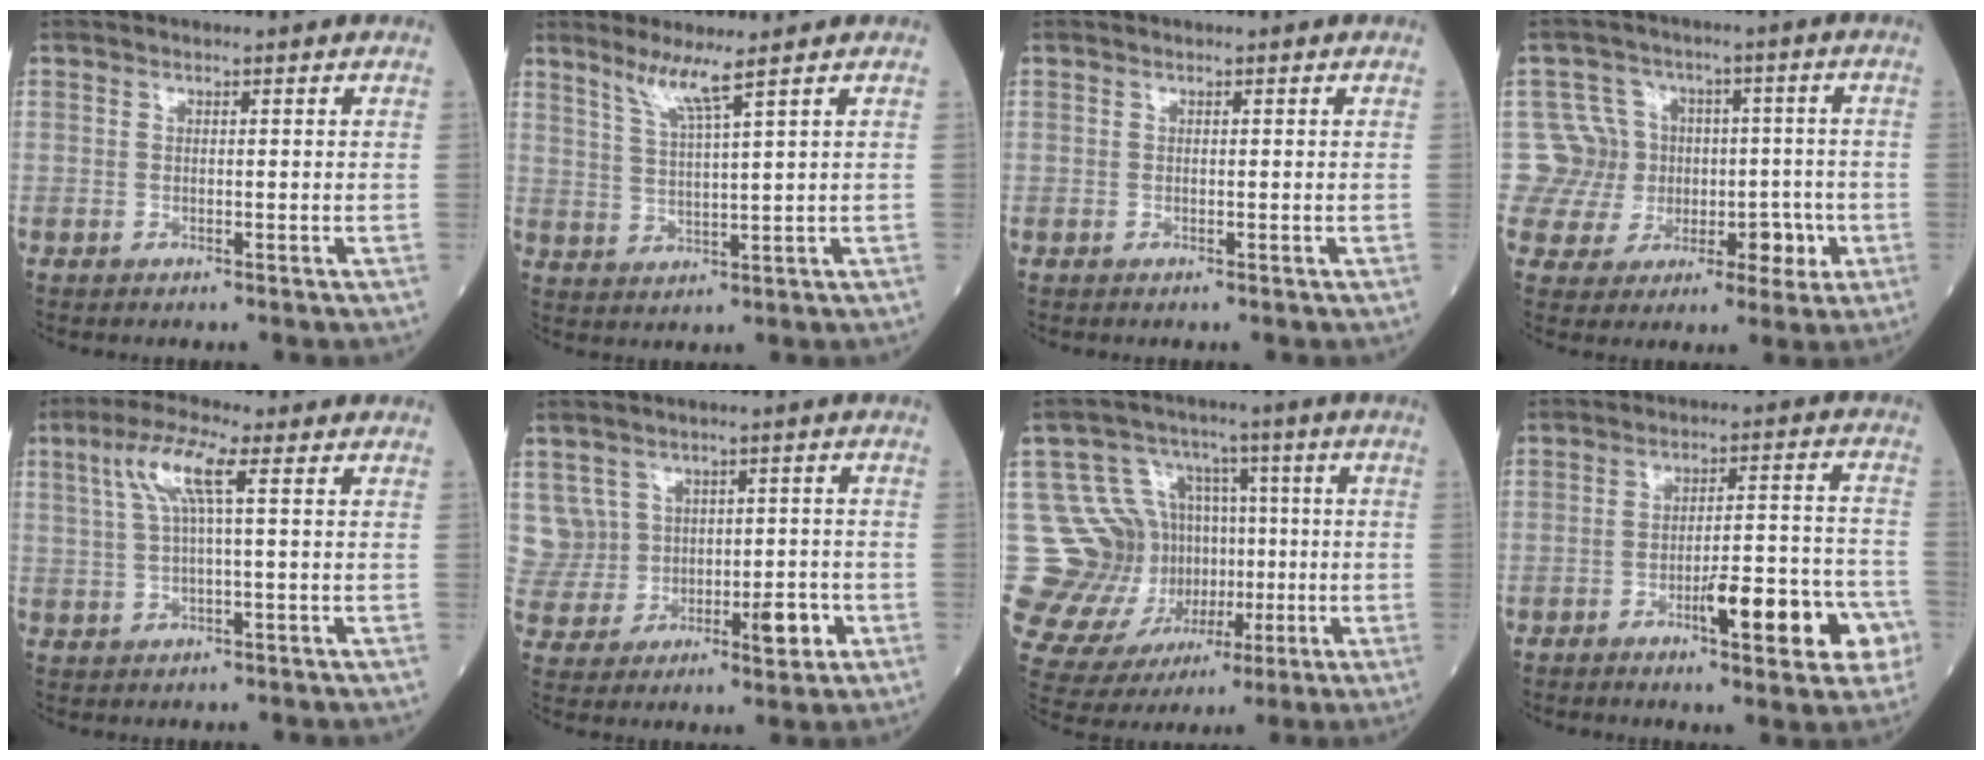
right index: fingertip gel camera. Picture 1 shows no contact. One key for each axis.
{"total": 4.8, "fx": 3.5, "fy": -1.1, "fz": 3.0, "tx": -0.062, "ty": -0.011, "tz": 0.073}
{"total": 0.0}
{"total": 9.8, "fx": -0.4, "fy": 9.7, "fz": 1.6, "tx": -0.008, "ty": 0.047, "tz": 0.007}
{"total": 6.4, "fx": 2.3, "fy": 0.4, "fz": 6.0, "tx": -0.127, "ty": 0.020, "tz": 0.049}
{"total": 7.8, "fx": 0.6, "fy": 7.3, "fz": 2.8, "tx": -0.031, "ty": 0.032, "tz": 0.033}
{"total": 19.0, "fx": -0.2, "fy": 16.8, "fz": 9.0, "tx": -0.185, "ty": 0.063, "tz": 0.034}
{"total": 11.8, "fx": -4.9, "fy": 2.4, "fz": 10.4, "tx": -0.137, "ty": 0.018, "tz": -0.063}